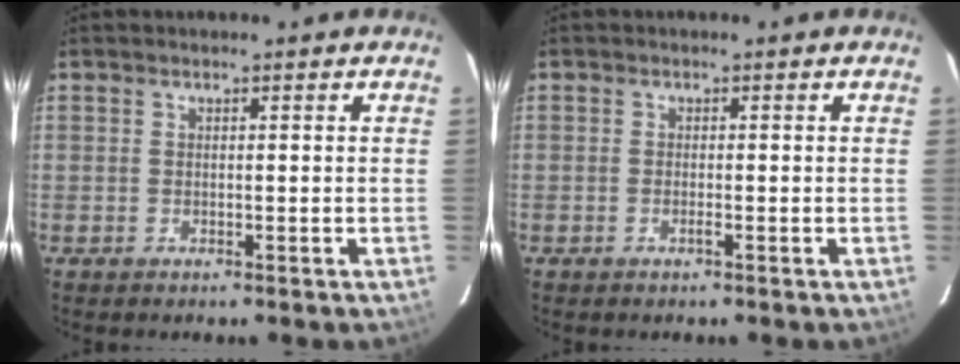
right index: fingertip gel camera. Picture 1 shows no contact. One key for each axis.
{"total": 0.9, "fx": -0.5, "fy": 0.0, "fz": 0.8, "tx": -0.015, "ty": 0.002, "tz": -0.010}